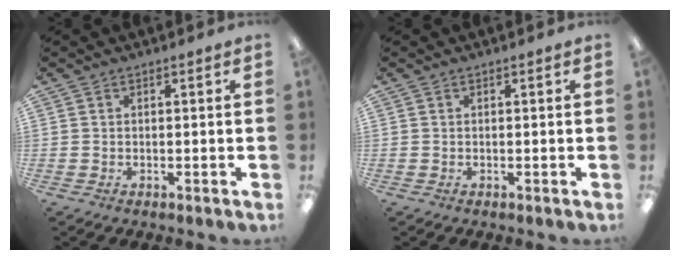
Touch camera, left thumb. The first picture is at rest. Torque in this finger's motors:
{"motor_torque": [-0.06, -0.05, 0.03, -0.01, 0.00]}